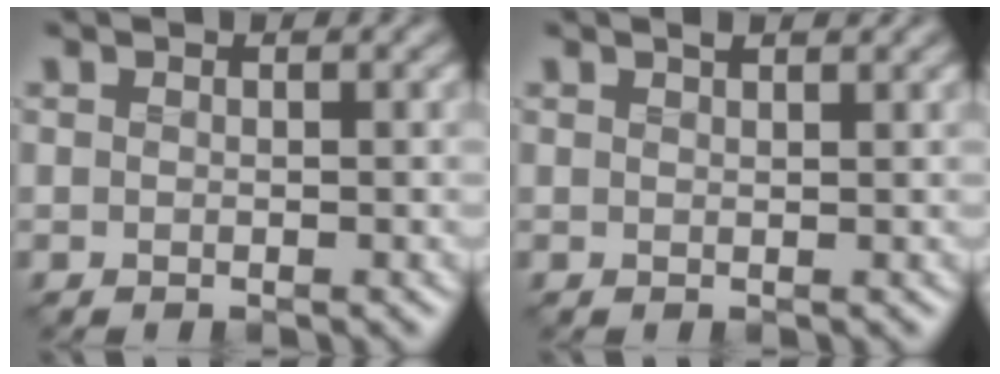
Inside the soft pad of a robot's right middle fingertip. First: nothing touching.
{"total": 1.1, "force": [0.9, 0.3, 0.6], "torque": [-0.010, -0.003, 0.010]}